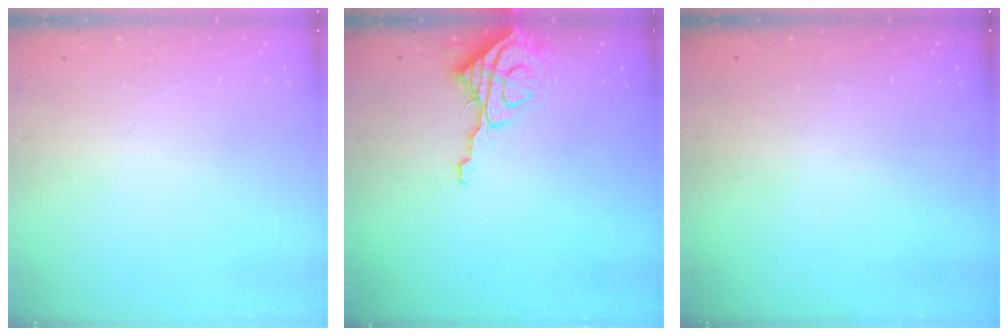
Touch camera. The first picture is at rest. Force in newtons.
{"total": 8.6, "press": 8.5, "slide": 0.7}
{"total": 0.0}